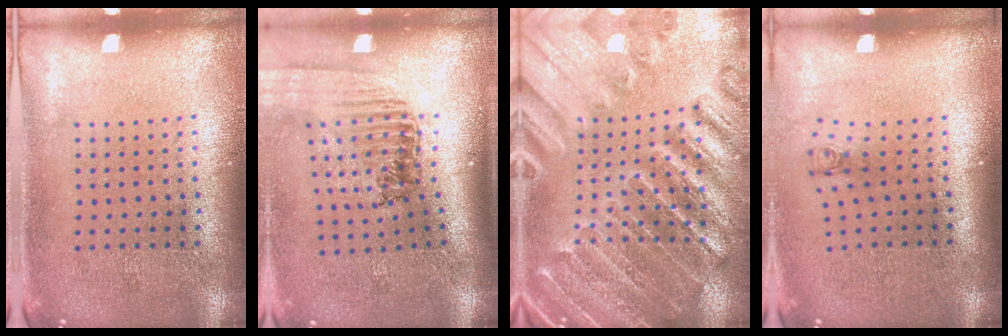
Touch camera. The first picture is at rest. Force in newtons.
{"total": 1.5, "press": 1.4, "slide": 0.4}
{"total": 2.7, "press": 2.7, "slide": 0.4}
{"total": 0.8, "press": 0.3, "slide": 0.7}